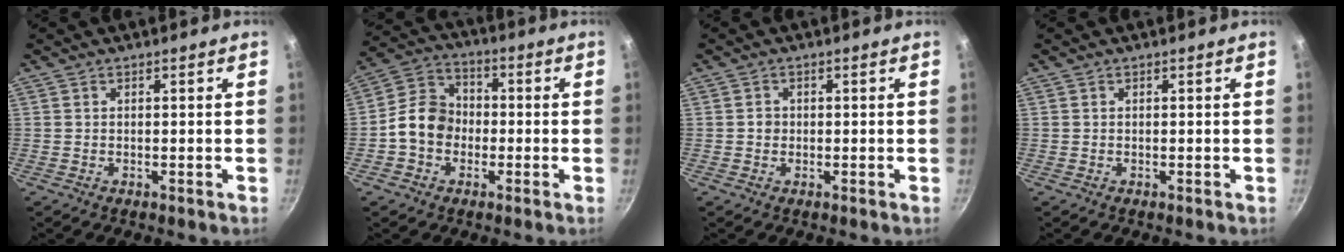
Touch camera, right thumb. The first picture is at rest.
{"total": 9.5, "force": [-1.7, 7.8, 5.2], "torque": [-0.063, 0.030, -0.049]}
{"total": 1.3, "force": [-0.1, 1.3, 0.4], "torque": [-0.001, 0.004, -0.003]}
{"total": 0.0}